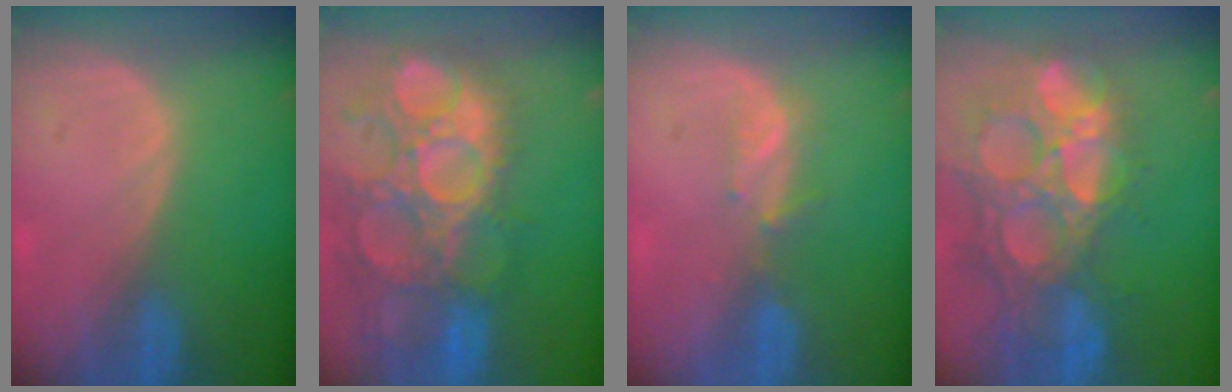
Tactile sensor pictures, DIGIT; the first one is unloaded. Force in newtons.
{"total": 15.0, "press": 12.5, "slide": 8.2}
{"total": 2.3, "press": 2.1, "slide": 0.8}
{"total": 14.9, "press": 12.3, "slide": 8.3}